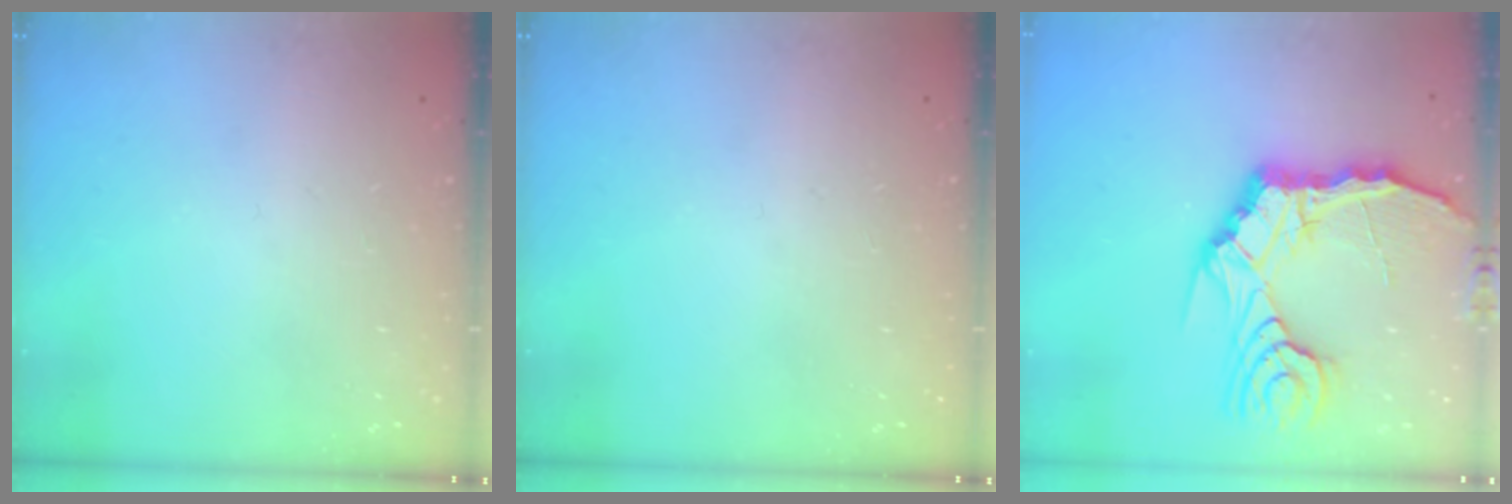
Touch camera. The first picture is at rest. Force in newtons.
{"total": 0.0}
{"total": 16.7, "press": 16.5, "slide": 2.3}